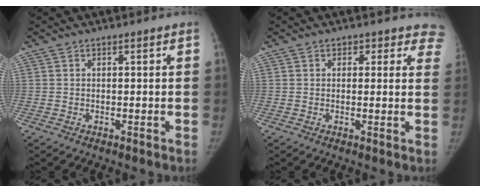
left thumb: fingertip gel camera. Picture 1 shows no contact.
{"total": 5.7, "force": [4.4, 3.4, 1.0], "torque": [0.050, -0.010, 0.026]}